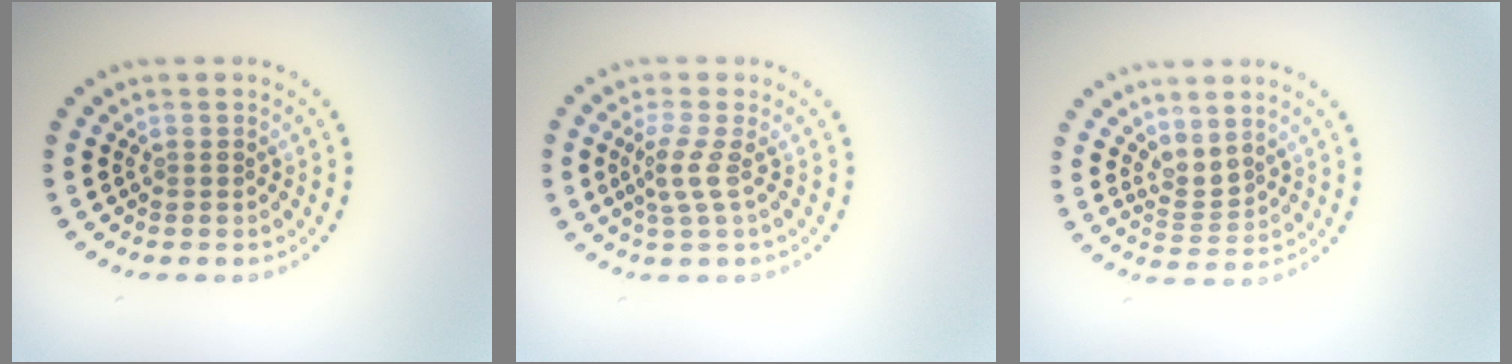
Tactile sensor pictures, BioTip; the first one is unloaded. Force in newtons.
{"total": 2.2, "press": 1.6, "slide": 1.5}
{"total": 1.9, "press": 1.4, "slide": 1.3}